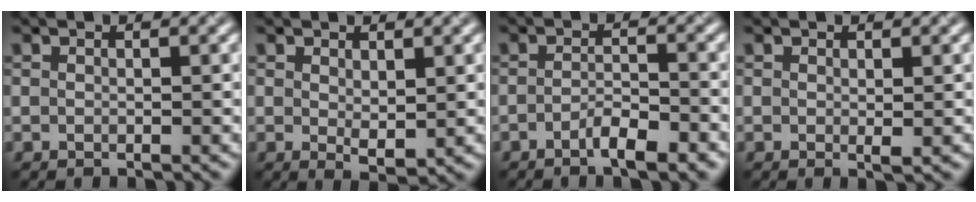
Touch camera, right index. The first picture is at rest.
{"total": 1.8, "force": [0.6, 0.7, 1.5], "torque": [-0.027, -0.008, 0.015]}
{"total": 3.2, "force": [-1.8, 0.8, 2.5], "torque": [-0.045, 0.004, -0.035]}
{"total": 0.8, "force": [0.1, 0.1, 0.8], "torque": [-0.011, -0.004, 0.000]}